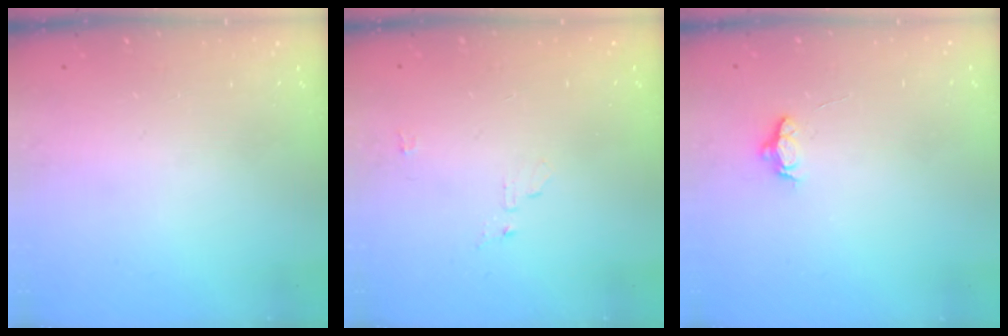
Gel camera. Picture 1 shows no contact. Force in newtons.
{"total": 3.9, "press": 3.9, "slide": 0.3}
{"total": 4.7, "press": 4.7, "slide": 0.4}